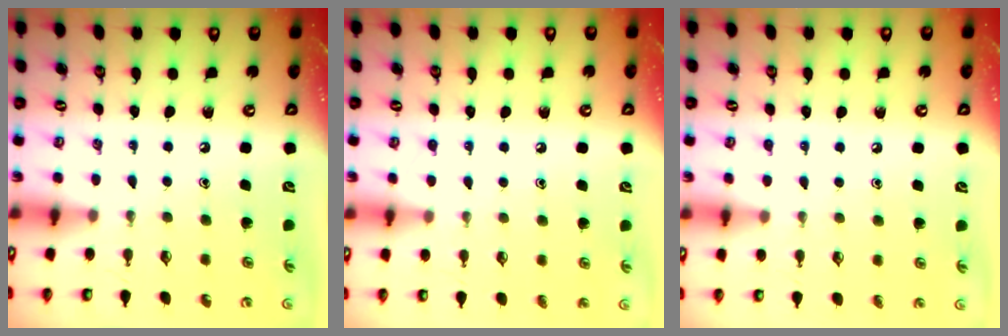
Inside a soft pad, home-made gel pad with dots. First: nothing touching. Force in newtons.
{"total": 5.4, "press": 5.4, "slide": 0.7}
{"total": 4.9, "press": 4.9, "slide": 0.5}